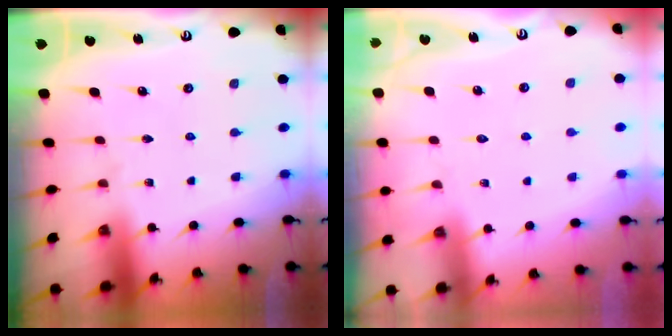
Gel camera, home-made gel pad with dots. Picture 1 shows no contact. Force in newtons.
{"total": 3.7, "press": 3.6, "slide": 0.4}